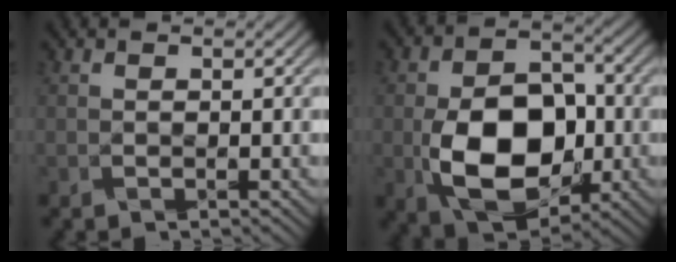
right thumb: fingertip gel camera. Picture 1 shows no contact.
{"total": 12.5, "force": [-2.9, 8.0, 9.2], "torque": [-0.168, -0.013, -0.050]}